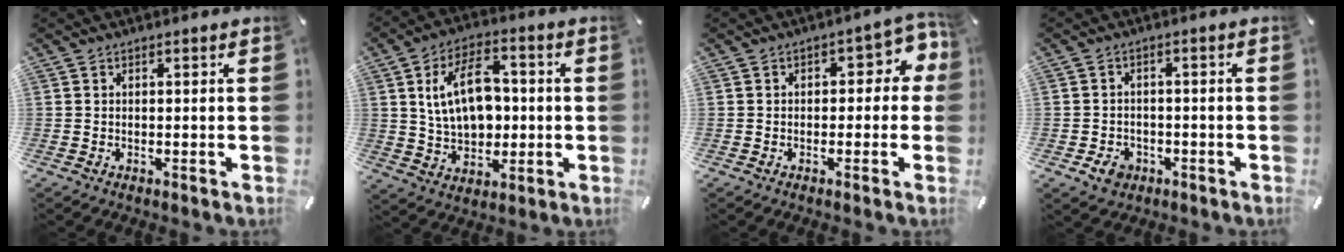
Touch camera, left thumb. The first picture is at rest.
{"total": 14.4, "force": [1.7, 10.0, 10.2], "torque": [-0.184, 0.014, 0.032]}
{"total": 6.6, "force": [1.2, 4.1, 5.0], "torque": [-0.060, -0.001, 0.012]}
{"total": 4.2, "force": [-2.0, 3.3, 1.4], "torque": [-0.027, 0.009, -0.038]}